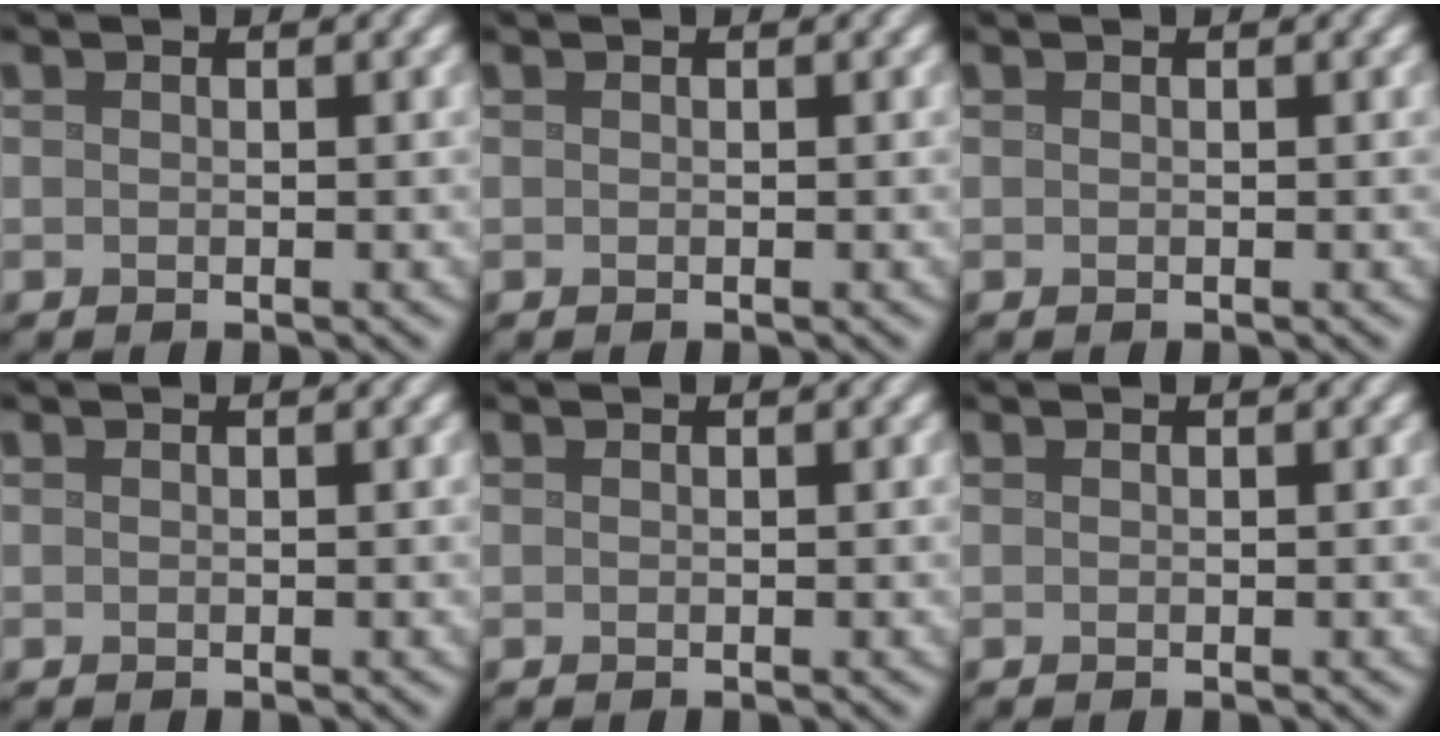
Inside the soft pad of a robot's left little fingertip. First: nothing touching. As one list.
[{"total": 0.0}, {"total": 0.0}, {"total": 0.0}, {"total": 0.0}, {"total": 0.0}]